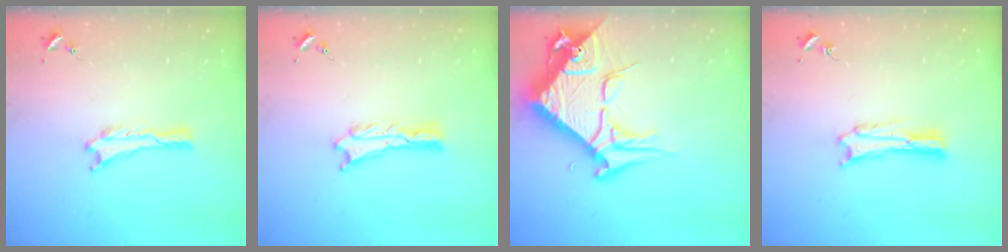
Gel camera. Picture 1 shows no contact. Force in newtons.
{"total": 1.3, "press": 1.3, "slide": 0.1}
{"total": 12.0, "press": 11.9, "slide": 1.4}
{"total": 1.8, "press": 1.8, "slide": 0.3}